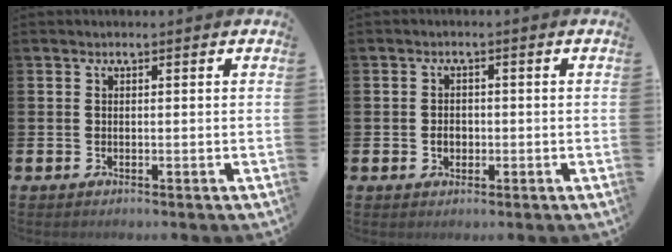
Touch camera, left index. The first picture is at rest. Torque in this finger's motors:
{"motor_torque": [0.10, 0.00, 0.00, 0.04]}